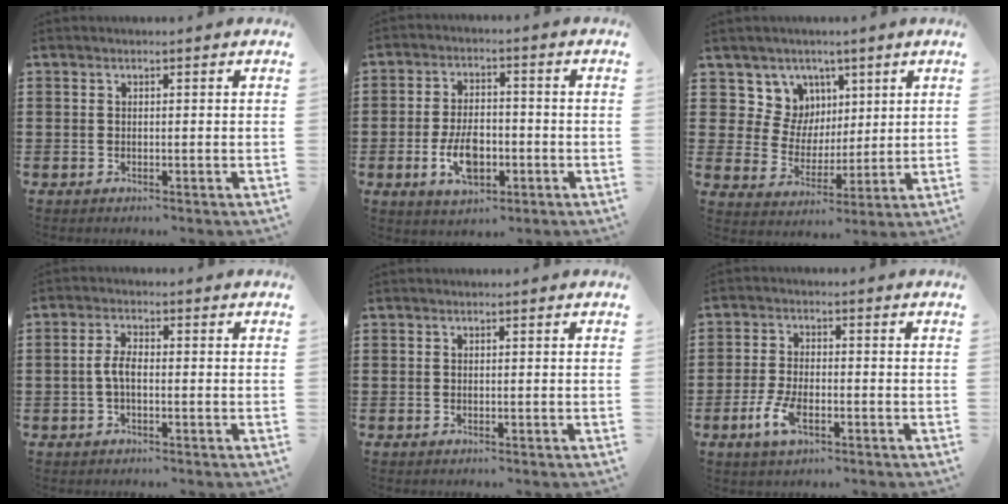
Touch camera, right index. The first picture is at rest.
{"total": 7.5, "force": [-2.2, 4.1, 5.9], "torque": [-0.117, 0.000, -0.042]}
{"total": 7.9, "force": [3.4, 7.0, 1.0], "torque": [-0.059, -0.013, 0.065]}
{"total": 3.3, "force": [-0.6, 1.3, 2.9], "torque": [-0.069, -0.001, -0.017]}
{"total": 0.0}
{"total": 5.2, "force": [-2.1, 2.3, 4.2], "torque": [-0.097, -0.003, -0.043]}